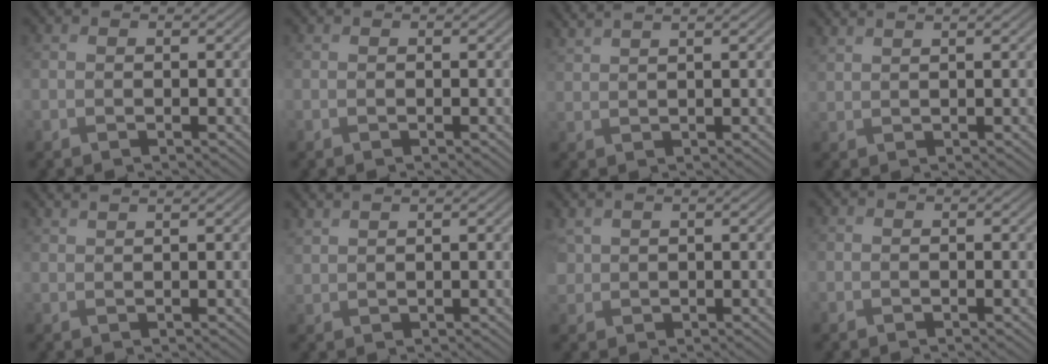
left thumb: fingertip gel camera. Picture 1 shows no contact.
{"total": 0.0}
{"total": 3.7, "force": [2.9, 0.7, 2.3], "torque": [-0.034, 0.016, 0.035]}
{"total": 2.7, "force": [2.1, 0.6, 1.6], "torque": [-0.022, 0.009, 0.023]}
{"total": 2.4, "force": [1.8, 0.5, 1.6], "torque": [-0.017, 0.009, 0.013]}
{"total": 2.2, "force": [2.0, 0.3, 0.9], "torque": [-0.022, 0.006, 0.043]}
{"total": 2.4, "force": [1.9, 1.2, 0.9], "torque": [-0.031, 0.008, 0.044]}
{"total": 0.0}